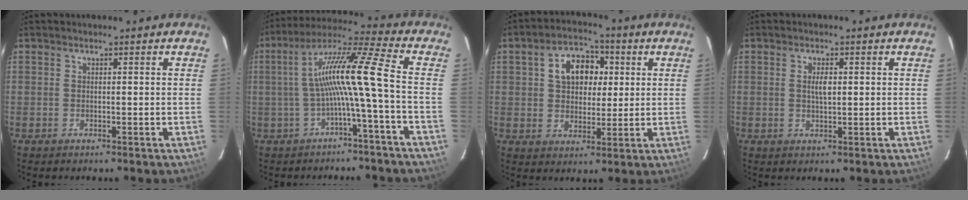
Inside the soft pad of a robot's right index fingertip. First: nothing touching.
{"total": 11.4, "force": [-2.2, -1.3, 11.2], "torque": [-0.212, 0.016, -0.039]}
{"total": 9.5, "force": [2.4, 6.8, 6.2], "torque": [-0.115, 0.032, 0.044]}
{"total": 2.6, "force": [0.4, 1.0, 2.3], "torque": [-0.041, 0.001, 0.008]}